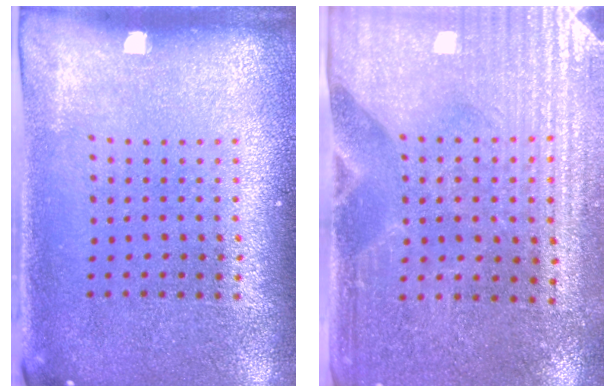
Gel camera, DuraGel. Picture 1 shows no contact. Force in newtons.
{"total": 3.6, "press": 3.2, "slide": 1.5}